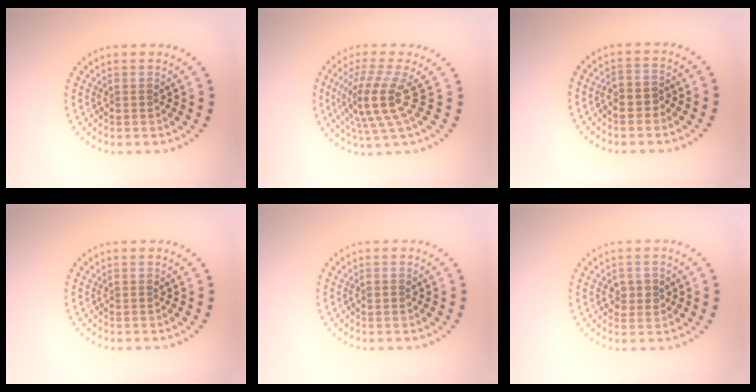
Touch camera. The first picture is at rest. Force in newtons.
{"total": 4.4, "press": 3.3, "slide": 2.9}
{"total": 1.5, "press": 1.3, "slide": 0.6}
{"total": 0.0}
{"total": 0.7, "press": 0.7, "slide": 0.1}
{"total": 1.8, "press": 1.8, "slide": 0.1}